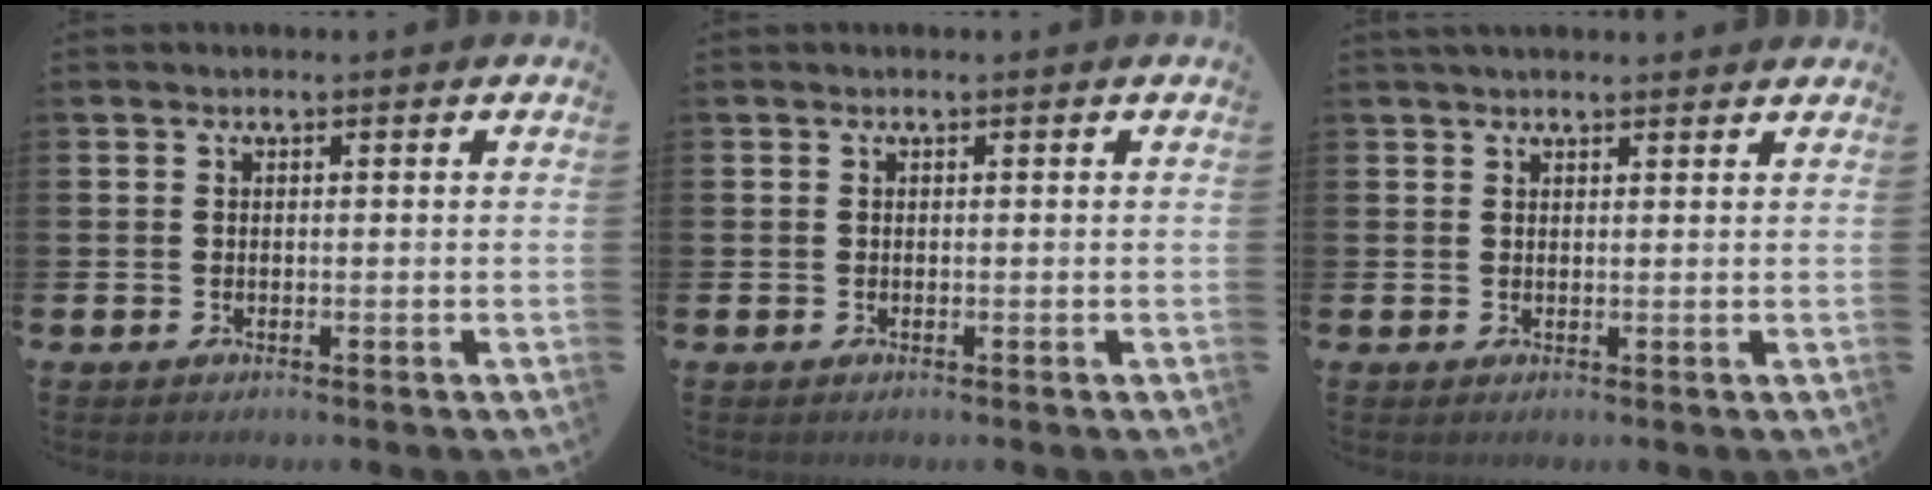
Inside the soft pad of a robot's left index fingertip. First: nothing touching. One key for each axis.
{"total": 0.0}
{"total": 1.7, "fx": 1.6, "fy": 0.3, "fz": 0.5, "tx": -0.005, "ty": -0.002, "tz": 0.027}